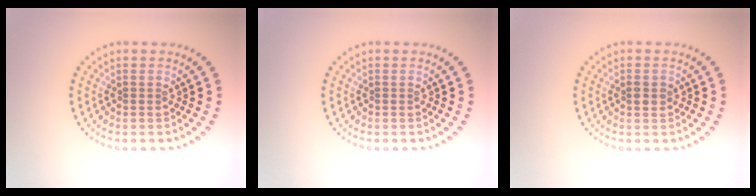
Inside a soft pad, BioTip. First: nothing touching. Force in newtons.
{"total": 0.0}
{"total": 1.2, "press": 1.2, "slide": 0.1}